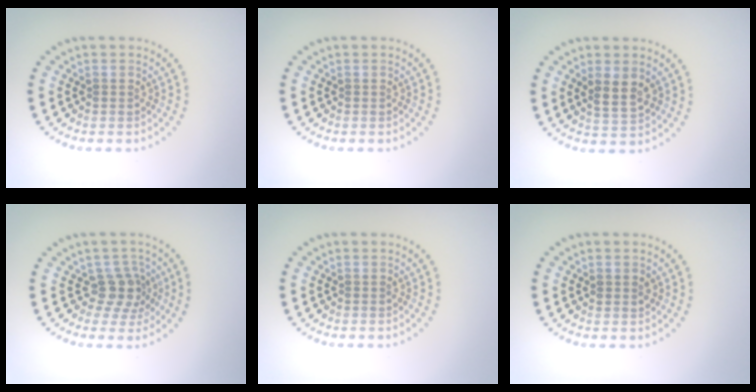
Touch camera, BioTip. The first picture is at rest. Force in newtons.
{"total": 0.0}
{"total": 2.4, "press": 2.3, "slide": 0.8}
{"total": 2.7, "press": 2.0, "slide": 1.8}
{"total": 0.0}
{"total": 0.9, "press": 0.9, "slide": 0.3}